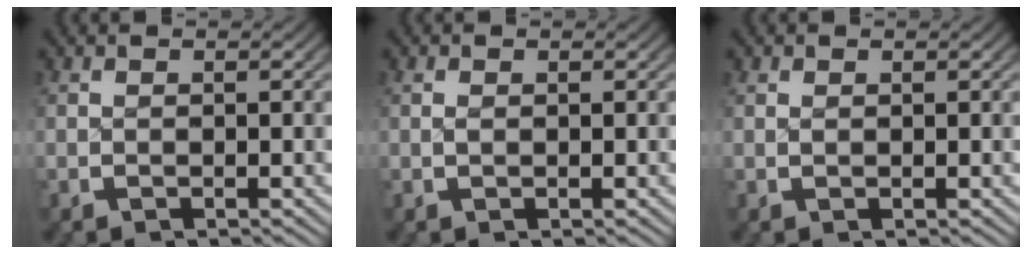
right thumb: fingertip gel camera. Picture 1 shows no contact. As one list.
[{"total": 0.0}, {"total": 0.0}]